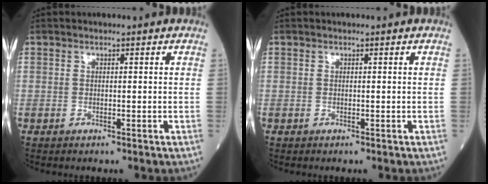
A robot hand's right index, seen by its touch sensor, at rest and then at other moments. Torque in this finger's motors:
{"motor_torque": [0.00, 0.00, 0.00, 0.00]}